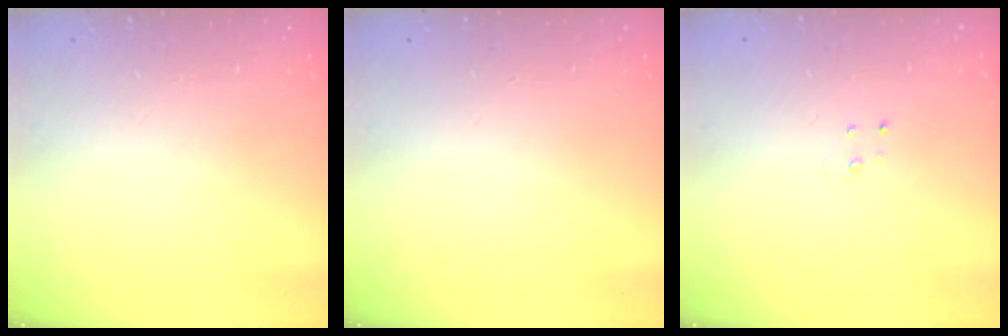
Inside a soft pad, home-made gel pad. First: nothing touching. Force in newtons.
{"total": 0.0}
{"total": 2.3, "press": 2.3, "slide": 0.2}